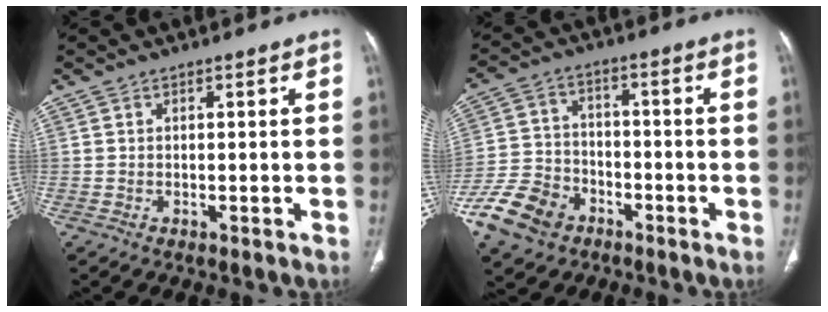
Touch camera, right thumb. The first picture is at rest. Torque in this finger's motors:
{"motor_torque": [2.55, 2.46, -0.02, -0.19, 0.24]}